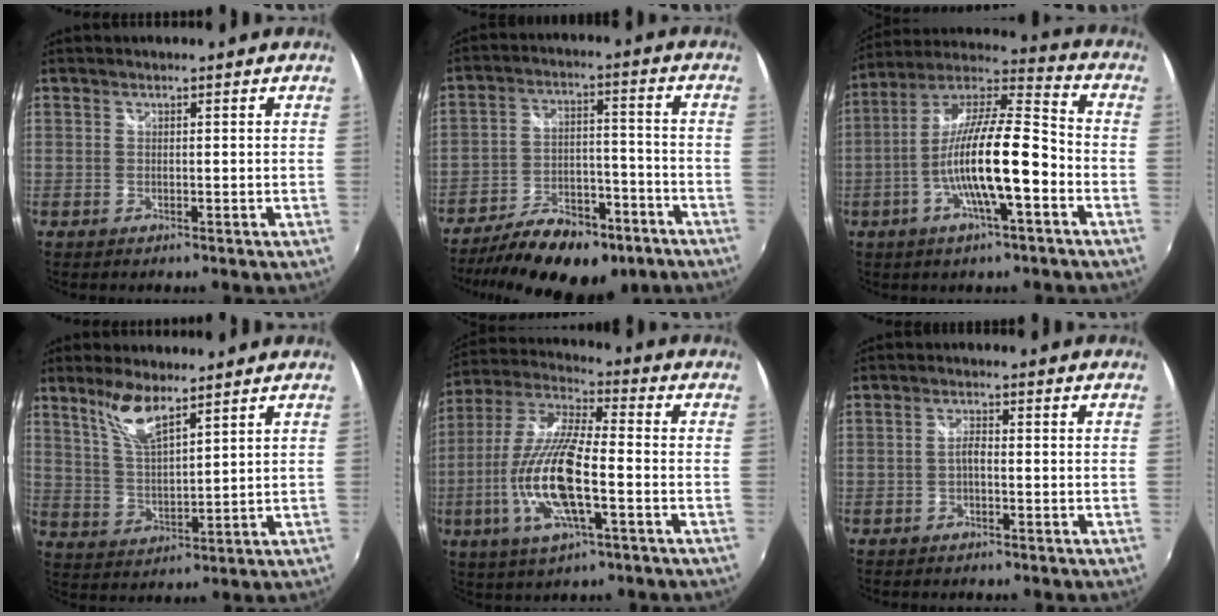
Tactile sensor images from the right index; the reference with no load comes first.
{"total": 18.9, "force": [-13.1, 8.7, 10.5], "torque": [-0.201, -0.007, -0.184]}
{"total": 16.7, "force": [-5.2, 3.2, 15.6], "torque": [-0.291, -0.002, -0.100]}
{"total": 8.1, "force": [5.7, 2.1, 5.4], "torque": [-0.106, 0.000, 0.119]}
{"total": 17.1, "force": [-4.8, 4.4, 15.8], "torque": [-0.323, -0.015, -0.093]}
{"total": 1.7, "force": [-0.7, 0.6, 1.5], "torque": [-0.033, 0.005, -0.015]}